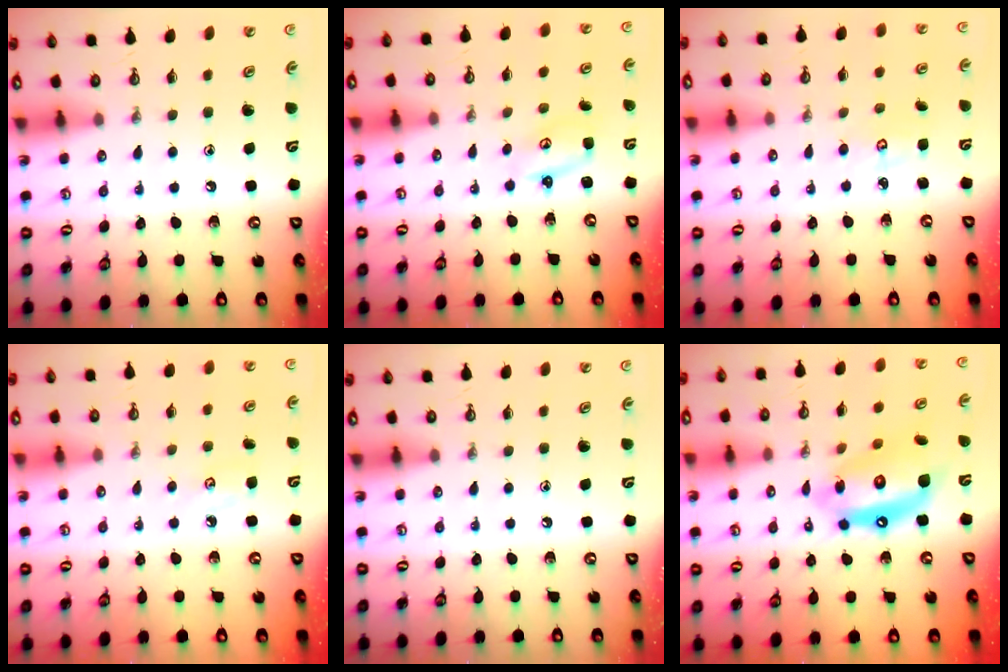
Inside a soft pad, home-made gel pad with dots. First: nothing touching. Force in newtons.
{"total": 2.6, "press": 2.6, "slide": 0.2}
{"total": 2.8, "press": 2.8, "slide": 0.3}
{"total": 4.1, "press": 4.0, "slide": 0.7}
{"total": 0.0}
{"total": 14.2, "press": 14.1, "slide": 1.2}